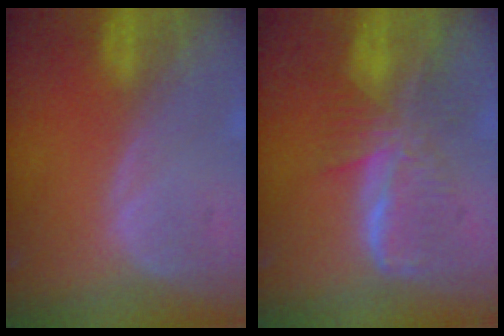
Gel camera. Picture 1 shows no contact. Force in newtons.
{"total": 8.1, "press": 6.9, "slide": 4.1}